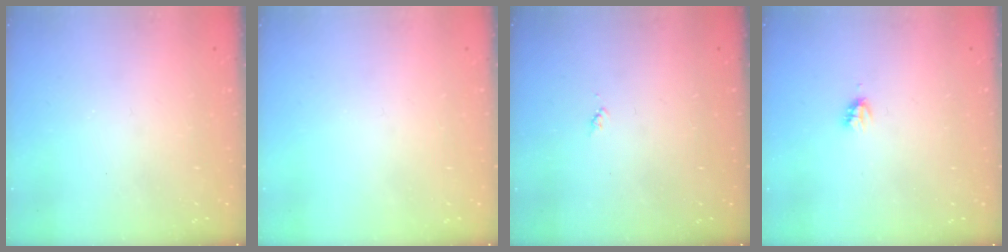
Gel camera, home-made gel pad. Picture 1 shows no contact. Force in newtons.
{"total": 0.0}
{"total": 3.4, "press": 3.4, "slide": 0.5}
{"total": 2.2, "press": 2.2, "slide": 0.3}